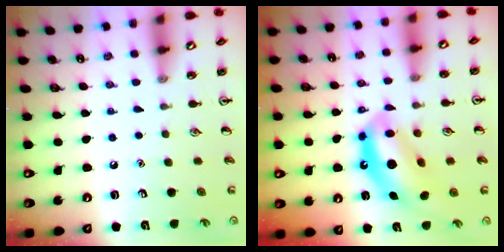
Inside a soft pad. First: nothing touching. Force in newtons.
{"total": 11.1, "press": 10.5, "slide": 3.6}